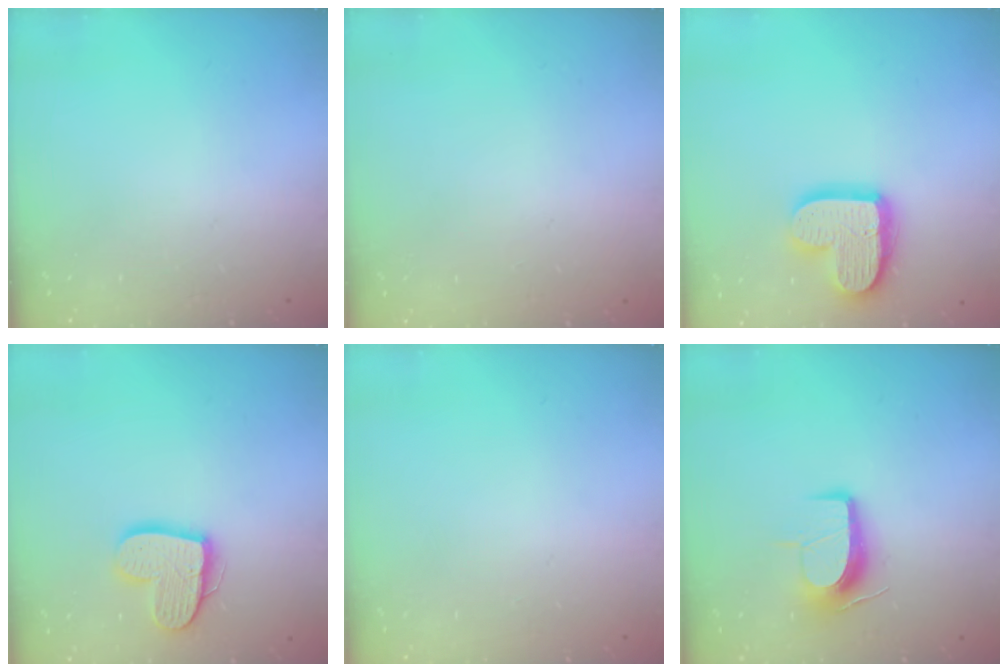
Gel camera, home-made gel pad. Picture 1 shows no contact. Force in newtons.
{"total": 0.0}
{"total": 15.6, "press": 15.5, "slide": 1.3}
{"total": 13.4, "press": 13.4, "slide": 0.8}
{"total": 0.0}
{"total": 10.3, "press": 10.3, "slide": 0.6}